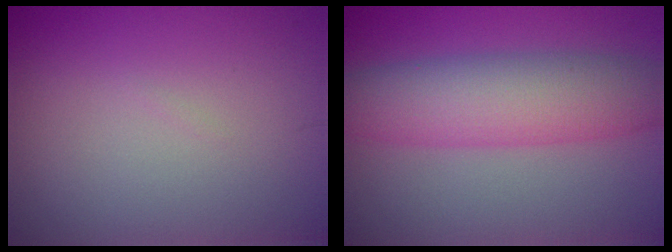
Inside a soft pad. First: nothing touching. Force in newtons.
{"total": 6.5, "press": 6.5, "slide": 0.1}